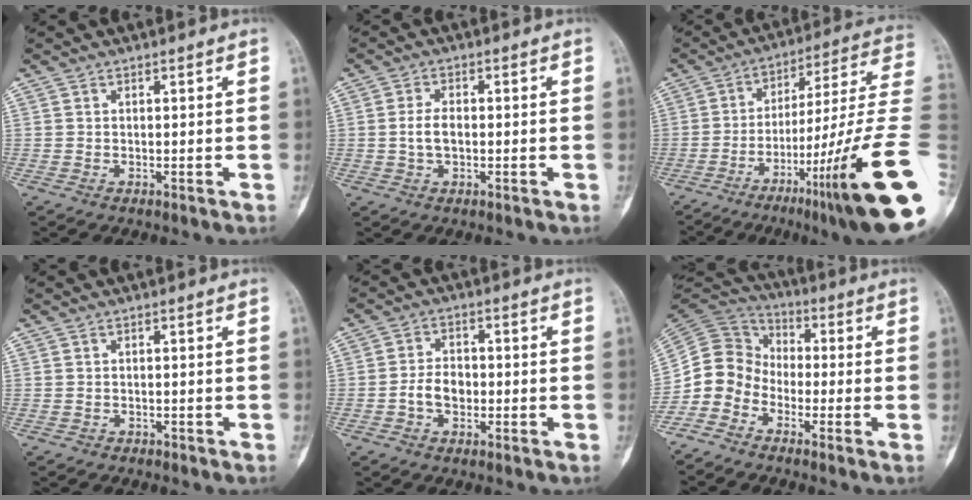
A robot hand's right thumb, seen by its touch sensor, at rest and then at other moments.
{"total": 3.8, "force": [-0.3, 2.2, 3.1], "torque": [-0.063, 0.008, -0.006]}
{"total": 26.9, "force": [-9.5, 3.5, 24.9], "torque": [-0.310, 0.050, -0.138]}
{"total": 0.6, "force": [-0.4, 0.4, 0.1], "torque": [-0.011, 0.001, -0.005]}
{"total": 4.6, "force": [-1.2, 3.3, 3.1], "torque": [-0.045, 0.018, -0.026]}
{"total": 8.9, "force": [-4.3, 7.2, 2.8], "torque": [-0.038, 0.057, -0.102]}